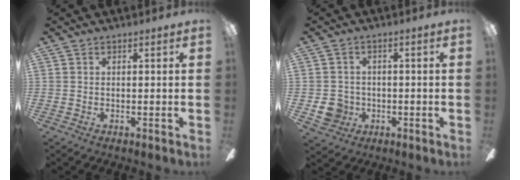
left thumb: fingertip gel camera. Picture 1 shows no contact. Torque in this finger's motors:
{"motor_torque": [-0.18, 0.23, 0.28, -0.43, -0.01]}